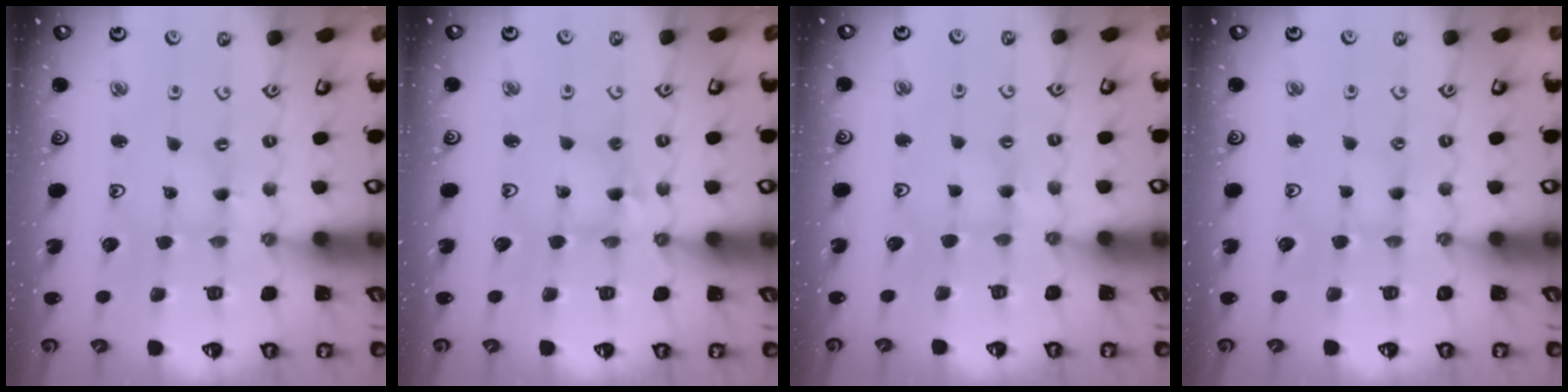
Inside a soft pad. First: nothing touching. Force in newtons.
{"total": 5.8, "press": 5.8, "slide": 0.5}
{"total": 2.4, "press": 2.4, "slide": 0.5}
{"total": 1.7, "press": 1.7, "slide": 0.4}